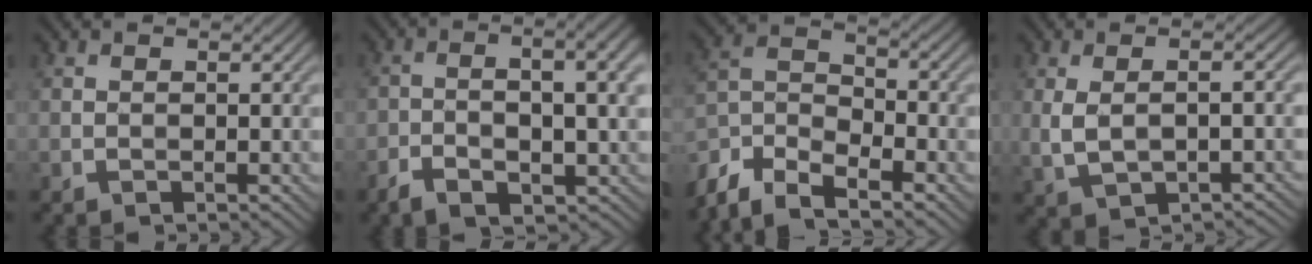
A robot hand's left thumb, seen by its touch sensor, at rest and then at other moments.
{"total": 9.7, "force": [-2.2, 3.9, 8.5], "torque": [-0.145, -0.013, -0.029]}
{"total": 7.9, "force": [-6.3, 2.7, 4.0], "torque": [-0.083, -0.005, -0.141]}
{"total": 4.9, "force": [-0.1, 2.1, 4.5], "torque": [-0.096, -0.004, 0.001]}